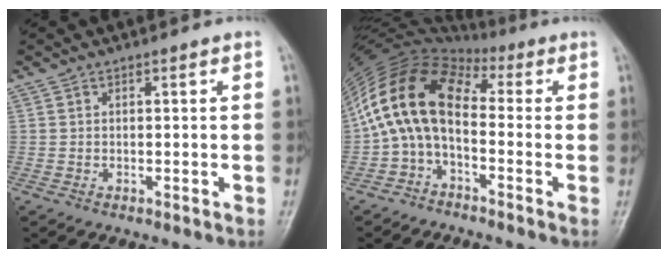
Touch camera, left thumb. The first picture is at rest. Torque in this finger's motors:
{"motor_torque": [0.35, 2.80, 1.55, 1.22, 0.26]}